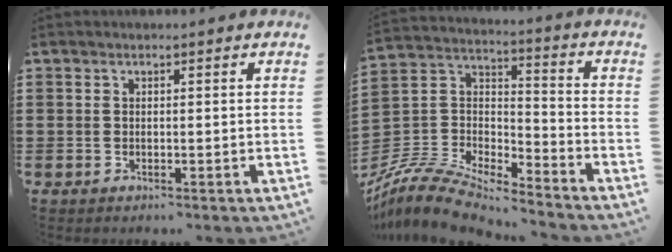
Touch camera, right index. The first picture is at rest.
{"total": 9.5, "force": [-8.8, 1.9, 3.0], "torque": [-0.084, 0.001, -0.181]}